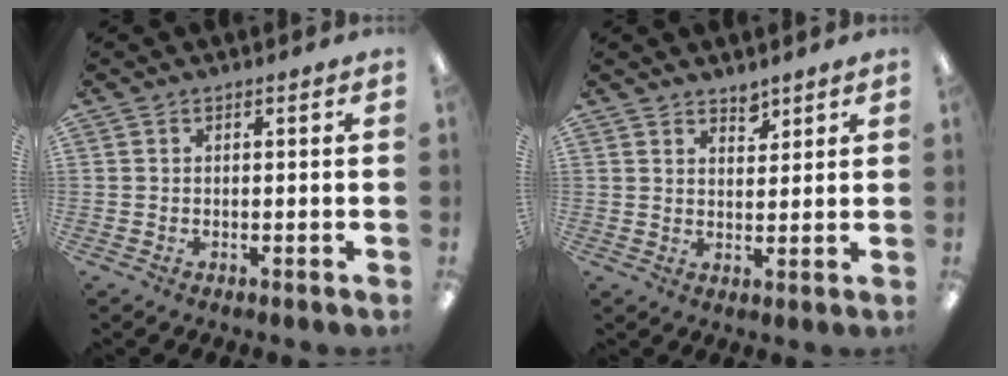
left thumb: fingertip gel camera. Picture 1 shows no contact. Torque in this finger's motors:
{"motor_torque": [-0.12, -0.05, -0.22, -0.27, 0.04]}